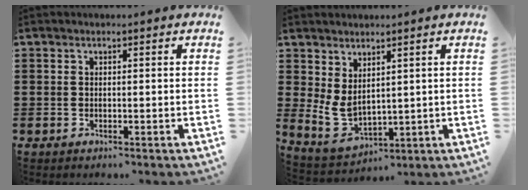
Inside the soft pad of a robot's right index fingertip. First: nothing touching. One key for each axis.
{"total": 4.2, "fx": 1.6, "fy": 2.5, "fz": 3.0, "tx": -0.092, "ty": -0.014, "tz": 0.026}